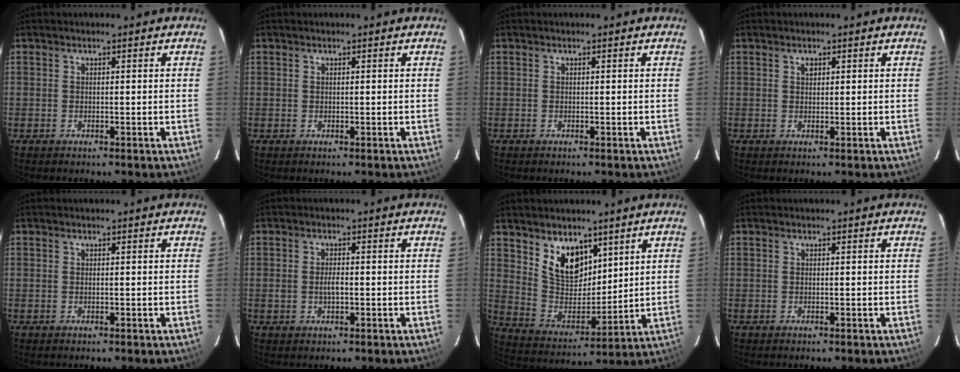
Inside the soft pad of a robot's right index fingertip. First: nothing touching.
{"total": 0.0}
{"total": 0.0}
{"total": 1.0, "force": [0.5, 0.7, 0.5], "torque": [-0.008, 0.003, 0.009]}
{"total": 0.0}
{"total": 2.2, "force": [-0.4, 1.1, 1.8], "torque": [-0.035, 0.001, -0.006]}
{"total": 11.5, "force": [6.9, 6.9, 6.0], "torque": [-0.106, -0.004, 0.143]}
{"total": 0.0}